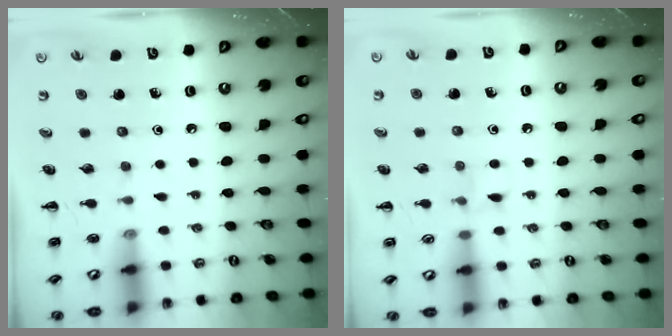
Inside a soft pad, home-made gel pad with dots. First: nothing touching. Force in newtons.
{"total": 5.6, "press": 5.3, "slide": 1.9}